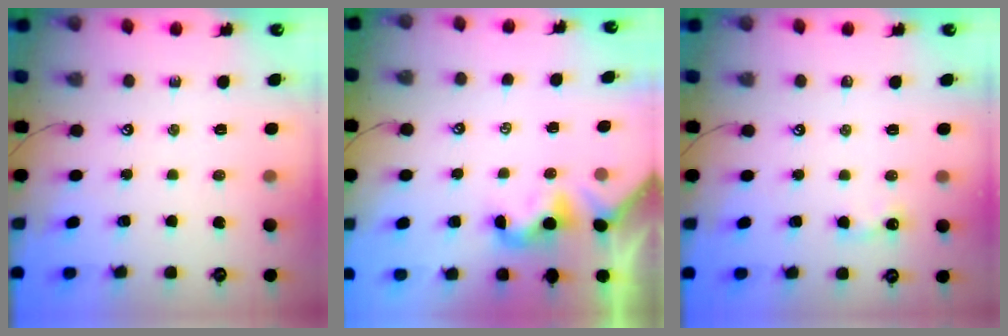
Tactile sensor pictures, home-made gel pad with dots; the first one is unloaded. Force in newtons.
{"total": 1.9, "press": 1.8, "slide": 0.5}
{"total": 4.5, "press": 4.5, "slide": 0.6}